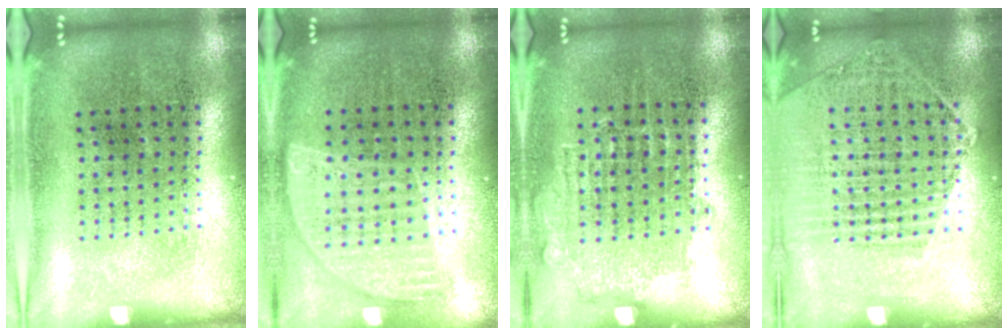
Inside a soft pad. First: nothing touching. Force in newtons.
{"total": 0.9, "press": 0.8, "slide": 0.2}
{"total": 0.9, "press": 0.8, "slide": 0.3}
{"total": 1.4, "press": 1.4, "slide": 0.1}